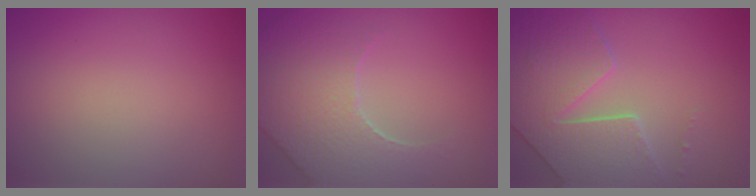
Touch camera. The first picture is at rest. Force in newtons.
{"total": 7.0, "press": 5.5, "slide": 4.3}
{"total": 6.0, "press": 5.3, "slide": 2.9}